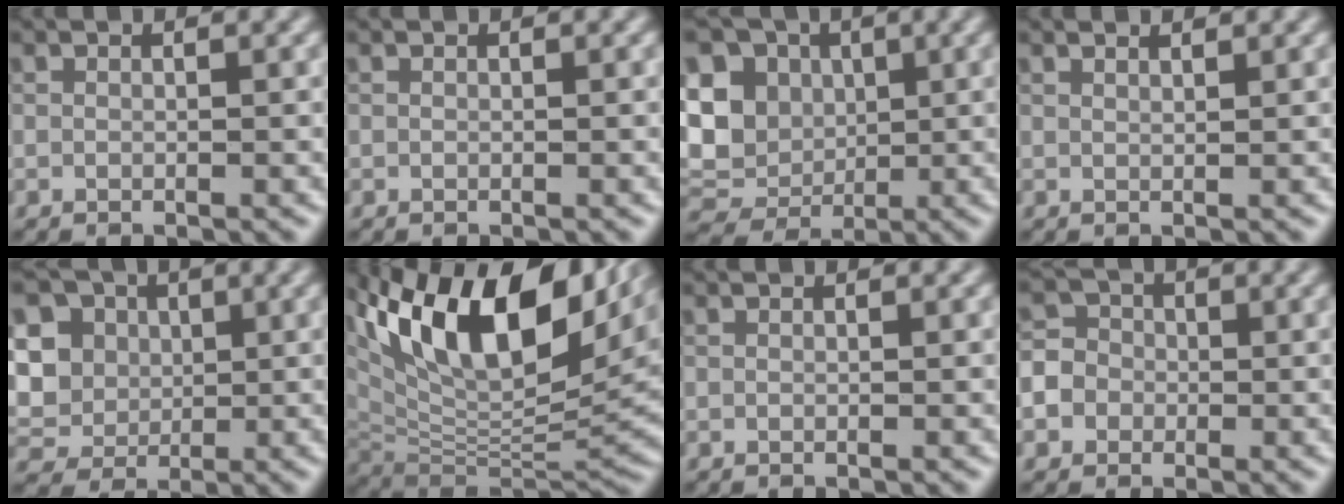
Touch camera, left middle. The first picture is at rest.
{"total": 0.0}
{"total": 10.8, "force": [1.8, 9.0, 5.8], "torque": [-0.117, 0.018, 0.007]}
{"total": 1.1, "force": [1.0, 0.0, 0.4], "torque": [-0.005, -0.002, 0.012]}
{"total": 10.1, "force": [2.6, 8.7, 4.6], "torque": [-0.112, 0.020, 0.033]}
{"total": 15.7, "force": [7.5, 6.6, 12.1], "torque": [-0.221, 0.030, 0.130]}
{"total": 0.0}
{"total": 6.4, "force": [-2.2, 5.7, 1.6], "torque": [-0.028, 0.004, -0.070]}